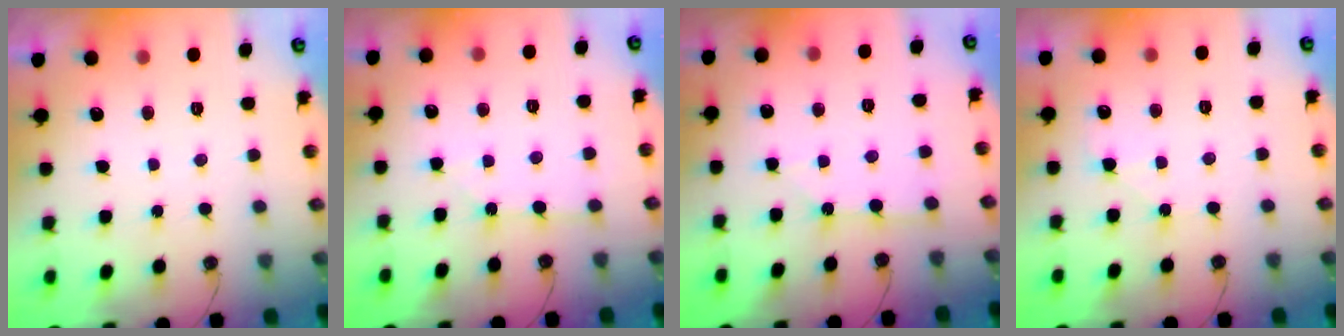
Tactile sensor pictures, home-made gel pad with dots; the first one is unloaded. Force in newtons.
{"total": 3.5, "press": 3.5, "slide": 0.4}
{"total": 2.5, "press": 2.5, "slide": 0.3}
{"total": 6.0, "press": 5.9, "slide": 0.8}